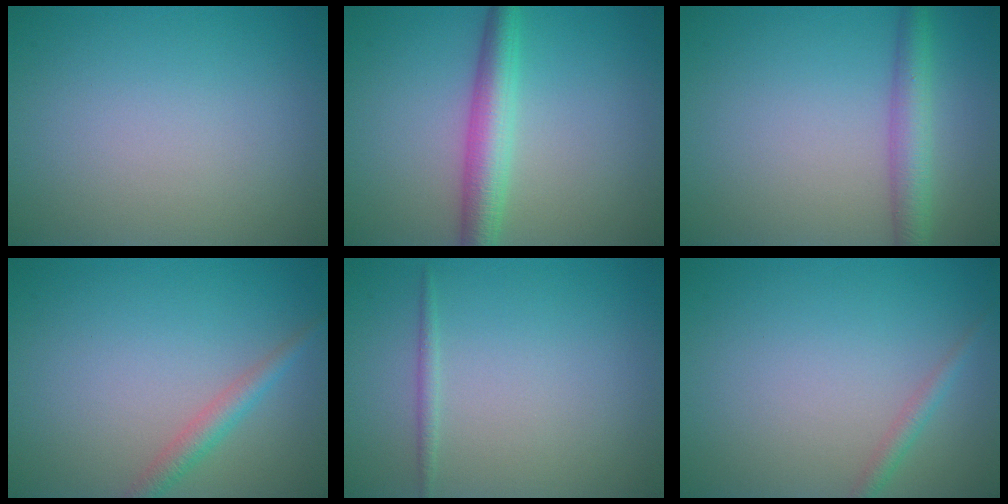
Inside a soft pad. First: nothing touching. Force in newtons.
{"total": 4.3, "press": 4.3, "slide": 0.1}
{"total": 3.3, "press": 3.3, "slide": 0.2}
{"total": 2.1, "press": 2.1, "slide": 0.0}
{"total": 0.8, "press": 0.8, "slide": 0.0}
{"total": 1.3, "press": 1.3, "slide": 0.1}